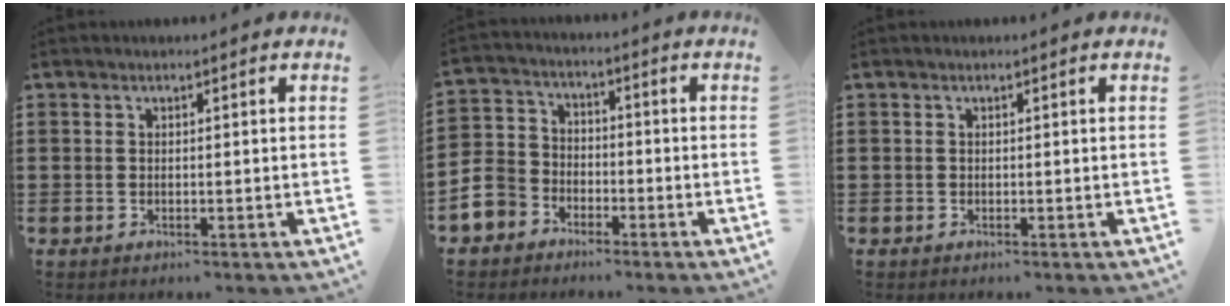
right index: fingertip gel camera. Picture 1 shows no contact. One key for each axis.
{"total": 6.5, "fx": -4.3, "fy": 4.6, "fz": 1.6, "tx": -0.078, "ty": 0.006, "tz": -0.095}
{"total": 0.0}